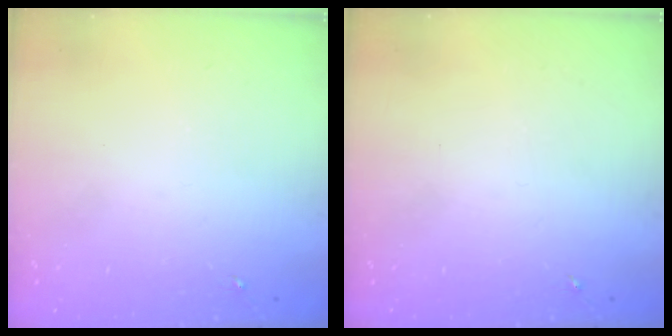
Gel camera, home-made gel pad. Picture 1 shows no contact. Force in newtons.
{"total": 0.0}